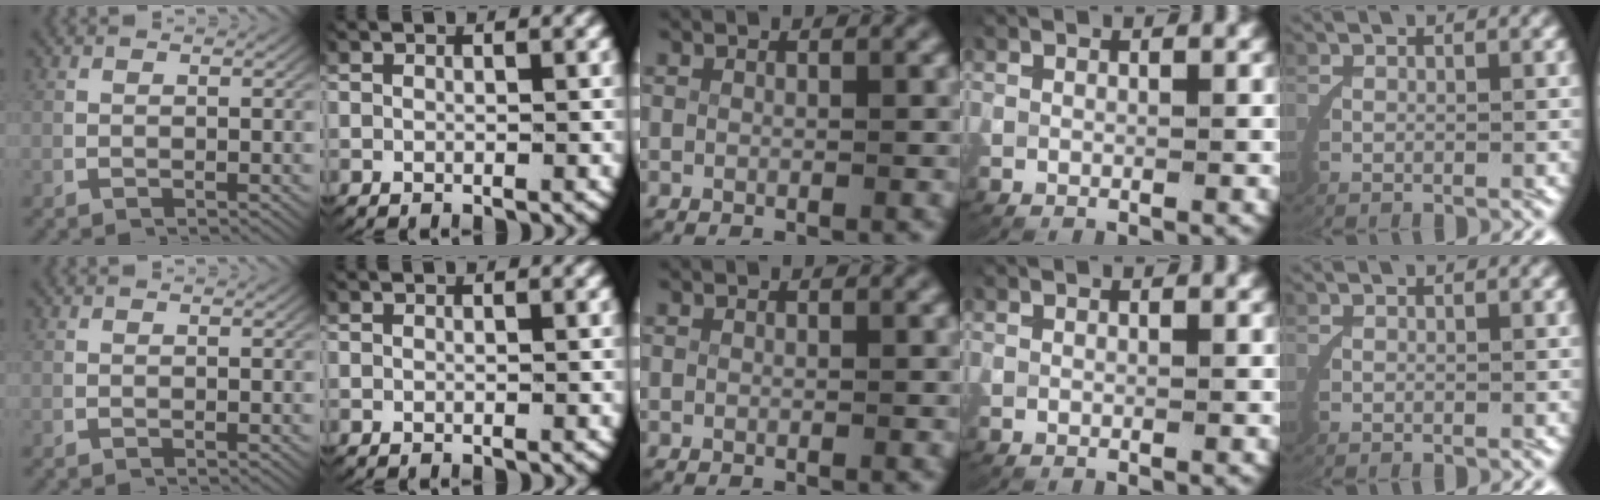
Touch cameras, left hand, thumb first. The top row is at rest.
{"middle": {"total": 0.6, "force": [-0.1, -0.6, -0.2], "torque": [0.003, -0.011, 0.007]}}